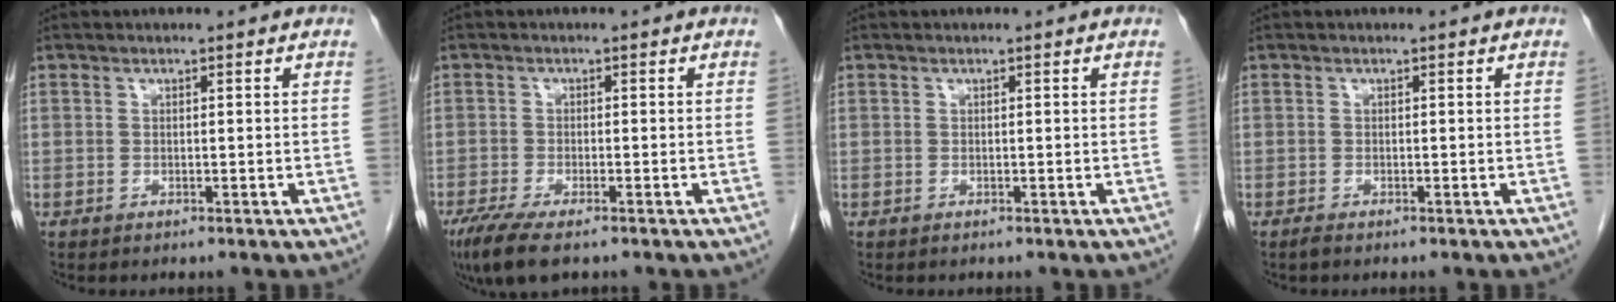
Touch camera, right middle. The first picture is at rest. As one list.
[{"total": 6.4, "force": [-4.4, 1.5, 4.4], "torque": [-0.083, -0.017, -0.073]}, {"total": 0.0}, {"total": 0.5, "force": [-0.4, 0.0, 0.3], "torque": [-0.009, -0.001, -0.009]}]